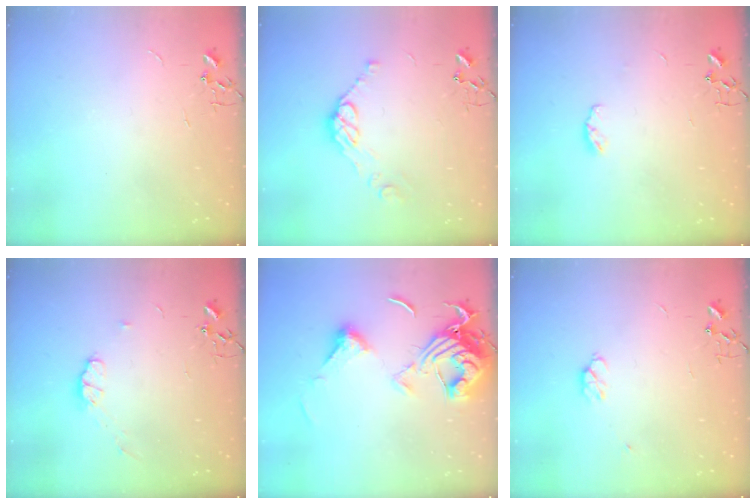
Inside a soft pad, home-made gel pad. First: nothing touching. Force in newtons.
{"total": 9.1, "press": 9.1, "slide": 0.7}
{"total": 4.7, "press": 4.6, "slide": 0.6}
{"total": 5.8, "press": 5.7, "slide": 0.9}
{"total": 15.4, "press": 15.3, "slide": 1.7}
{"total": 4.5, "press": 4.4, "slide": 1.1}